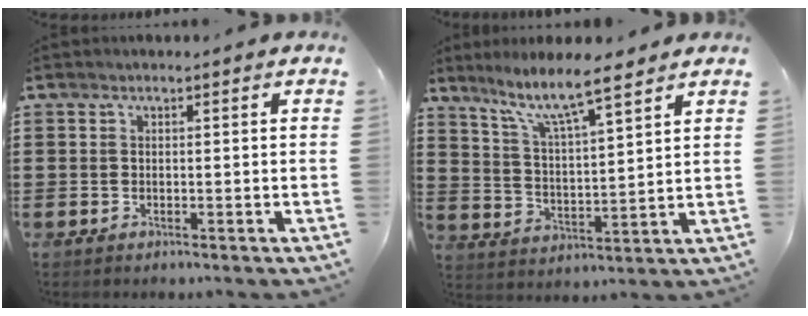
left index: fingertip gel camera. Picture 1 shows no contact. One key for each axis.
{"total": 7.4, "fx": 6.0, "fy": 0.7, "fz": 4.2, "tx": -0.104, "ty": -0.026, "tz": 0.101}